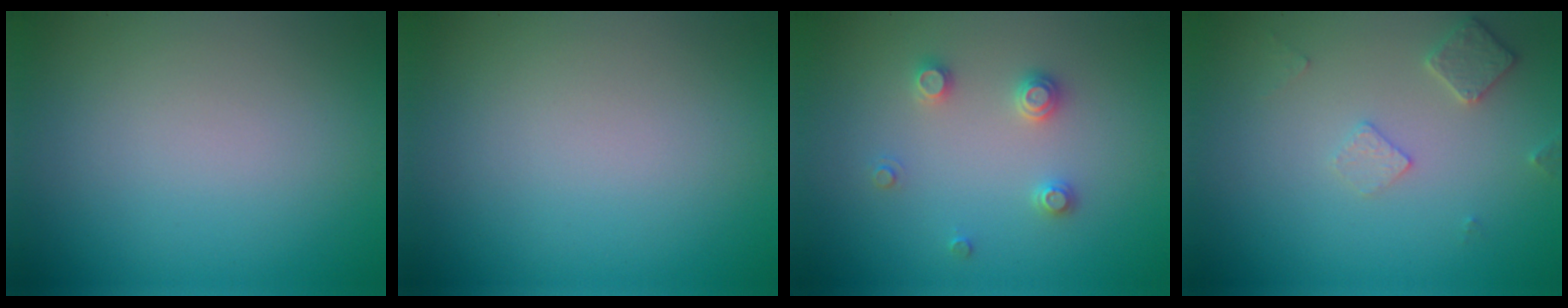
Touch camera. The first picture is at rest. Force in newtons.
{"total": 0.0}
{"total": 2.0, "press": 2.0, "slide": 0.2}
{"total": 2.1, "press": 2.1, "slide": 0.3}